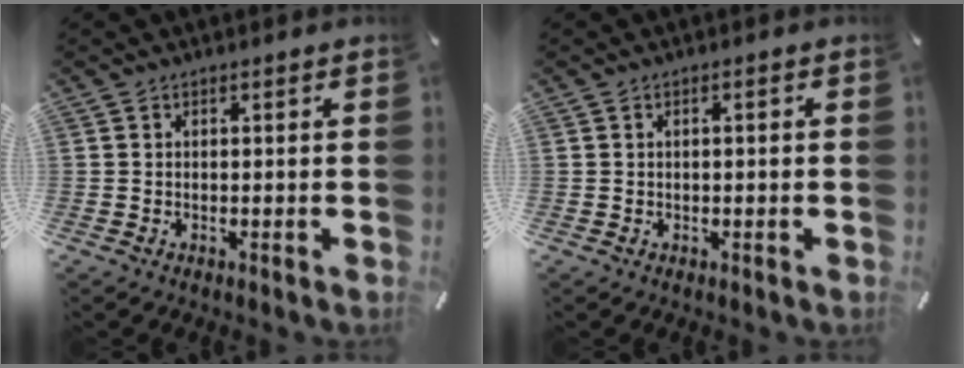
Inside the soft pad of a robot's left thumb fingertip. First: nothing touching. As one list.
[{"total": 0.9, "force": [-0.2, 0.3, 0.8], "torque": [-0.014, 0.002, -0.004]}]